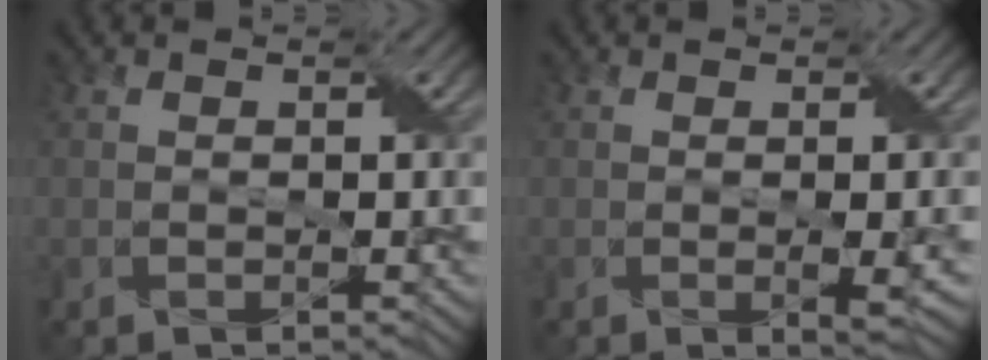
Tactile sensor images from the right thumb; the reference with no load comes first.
{"total": 2.1, "force": [-0.1, 0.2, 2.1], "torque": [-0.036, 0.002, 0.000]}